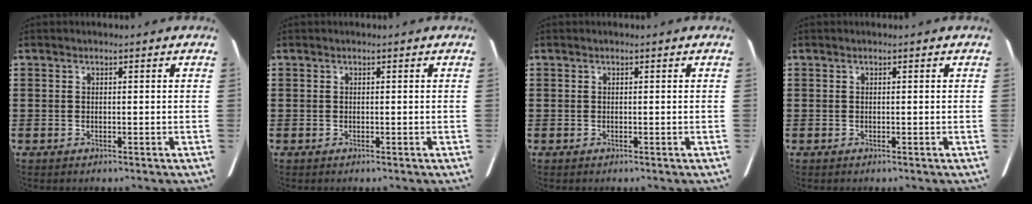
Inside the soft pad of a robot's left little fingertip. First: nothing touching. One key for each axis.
{"total": 0.0}
{"total": 0.0}
{"total": 0.0}